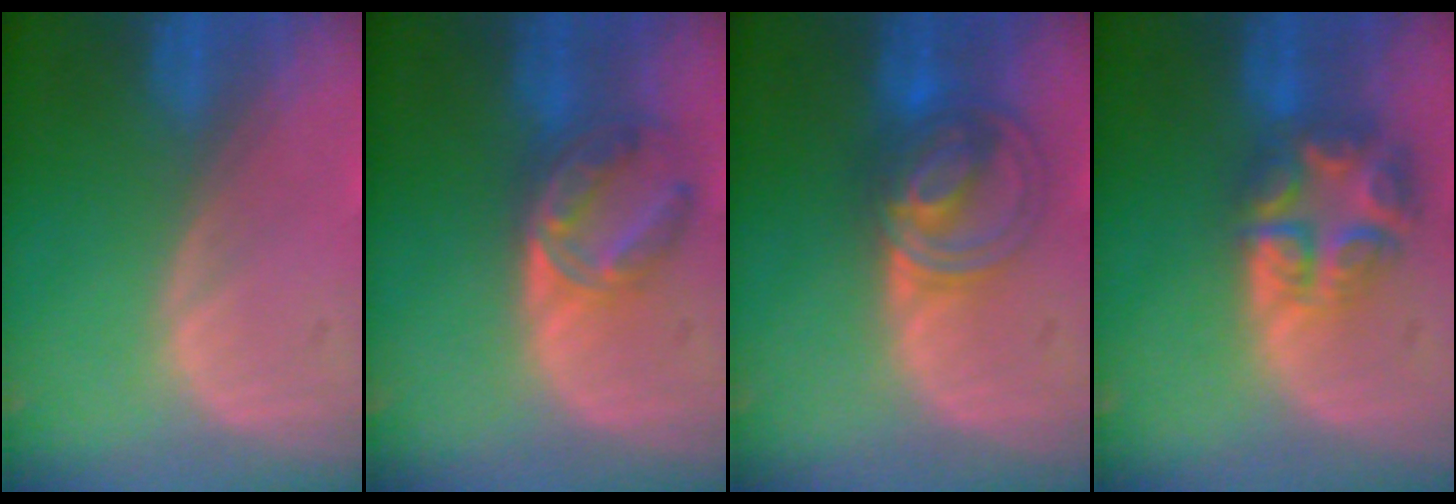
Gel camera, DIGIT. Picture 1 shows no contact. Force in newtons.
{"total": 6.7, "press": 5.9, "slide": 3.2}
{"total": 6.9, "press": 6.5, "slide": 2.2}
{"total": 8.0, "press": 6.9, "slide": 4.2}